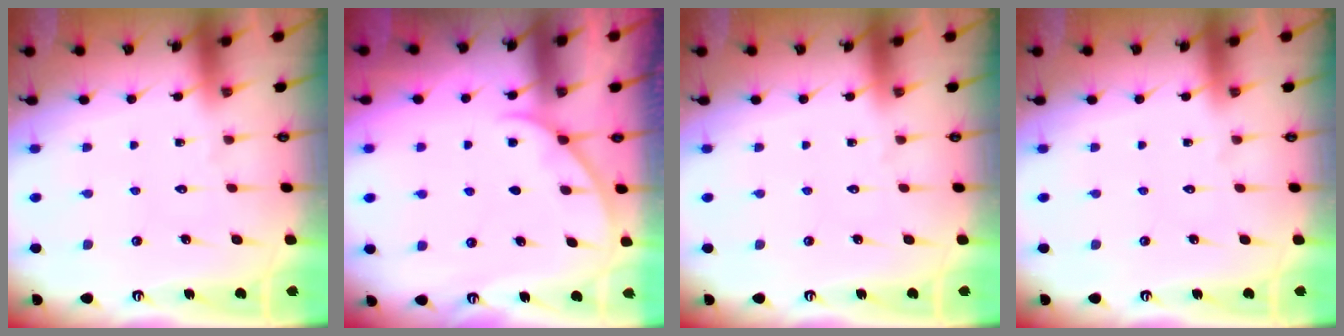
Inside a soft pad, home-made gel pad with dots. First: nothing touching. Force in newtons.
{"total": 2.3, "press": 2.2, "slide": 0.3}
{"total": 0.0}
{"total": 0.0}